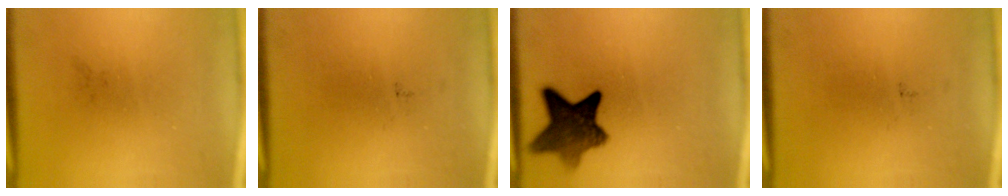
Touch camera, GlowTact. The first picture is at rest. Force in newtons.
{"total": 0.0}
{"total": 9.0}
{"total": 0.0}